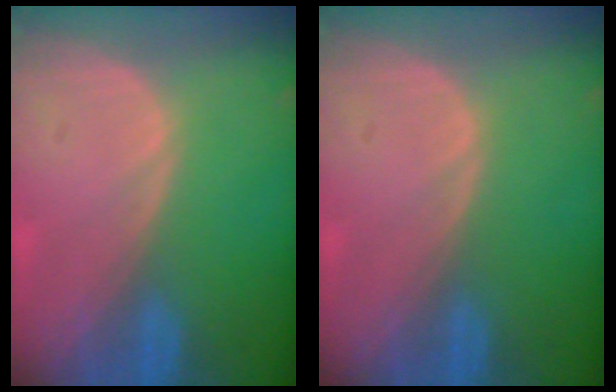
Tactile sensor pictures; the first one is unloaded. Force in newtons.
{"total": 0.0}